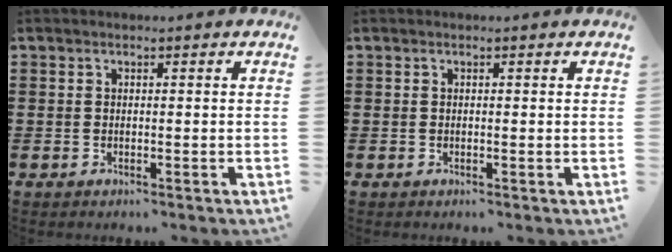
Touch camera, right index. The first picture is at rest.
{"total": 0.0}